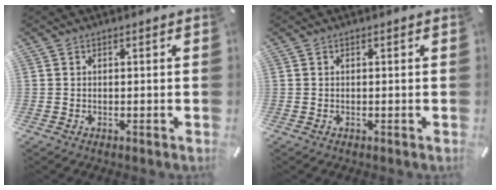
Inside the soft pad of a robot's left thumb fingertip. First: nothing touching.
{"total": 0.0}